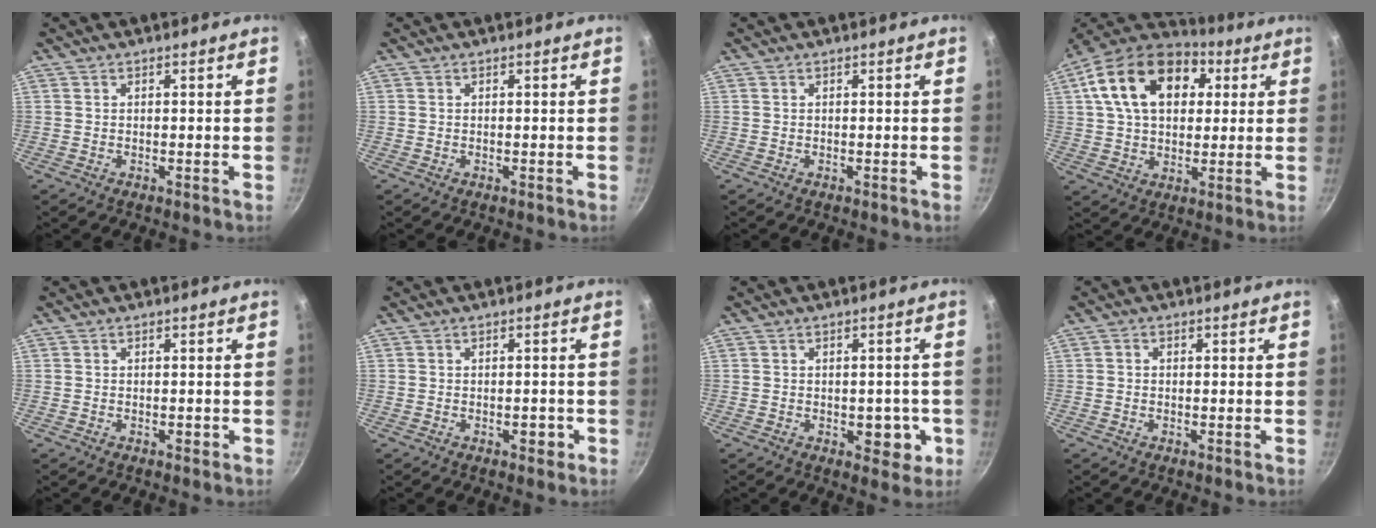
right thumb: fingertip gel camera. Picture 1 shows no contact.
{"total": 0.0}
{"total": 0.0}
{"total": 20.8, "force": [6.3, 13.9, 14.1], "torque": [-0.227, 0.015, 0.091]}
{"total": 0.9, "force": [-0.3, 0.6, 0.6], "torque": [-0.006, 0.003, -0.006]}
{"total": 2.1, "force": [-0.8, 1.3, 1.4], "torque": [-0.006, 0.011, -0.009]}
{"total": 5.8, "force": [-1.4, 3.7, 4.3], "torque": [-0.019, 0.004, -0.015]}
{"total": 0.9, "force": [-0.1, 0.8, 0.5], "torque": [-0.009, 0.005, -0.002]}